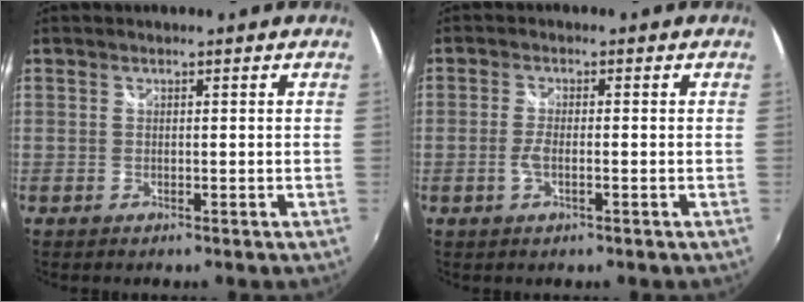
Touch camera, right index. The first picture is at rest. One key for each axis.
{"total": 2.8, "fx": -0.9, "fy": 0.4, "fz": 2.6, "tx": -0.055, "ty": -0.002, "tz": -0.018}